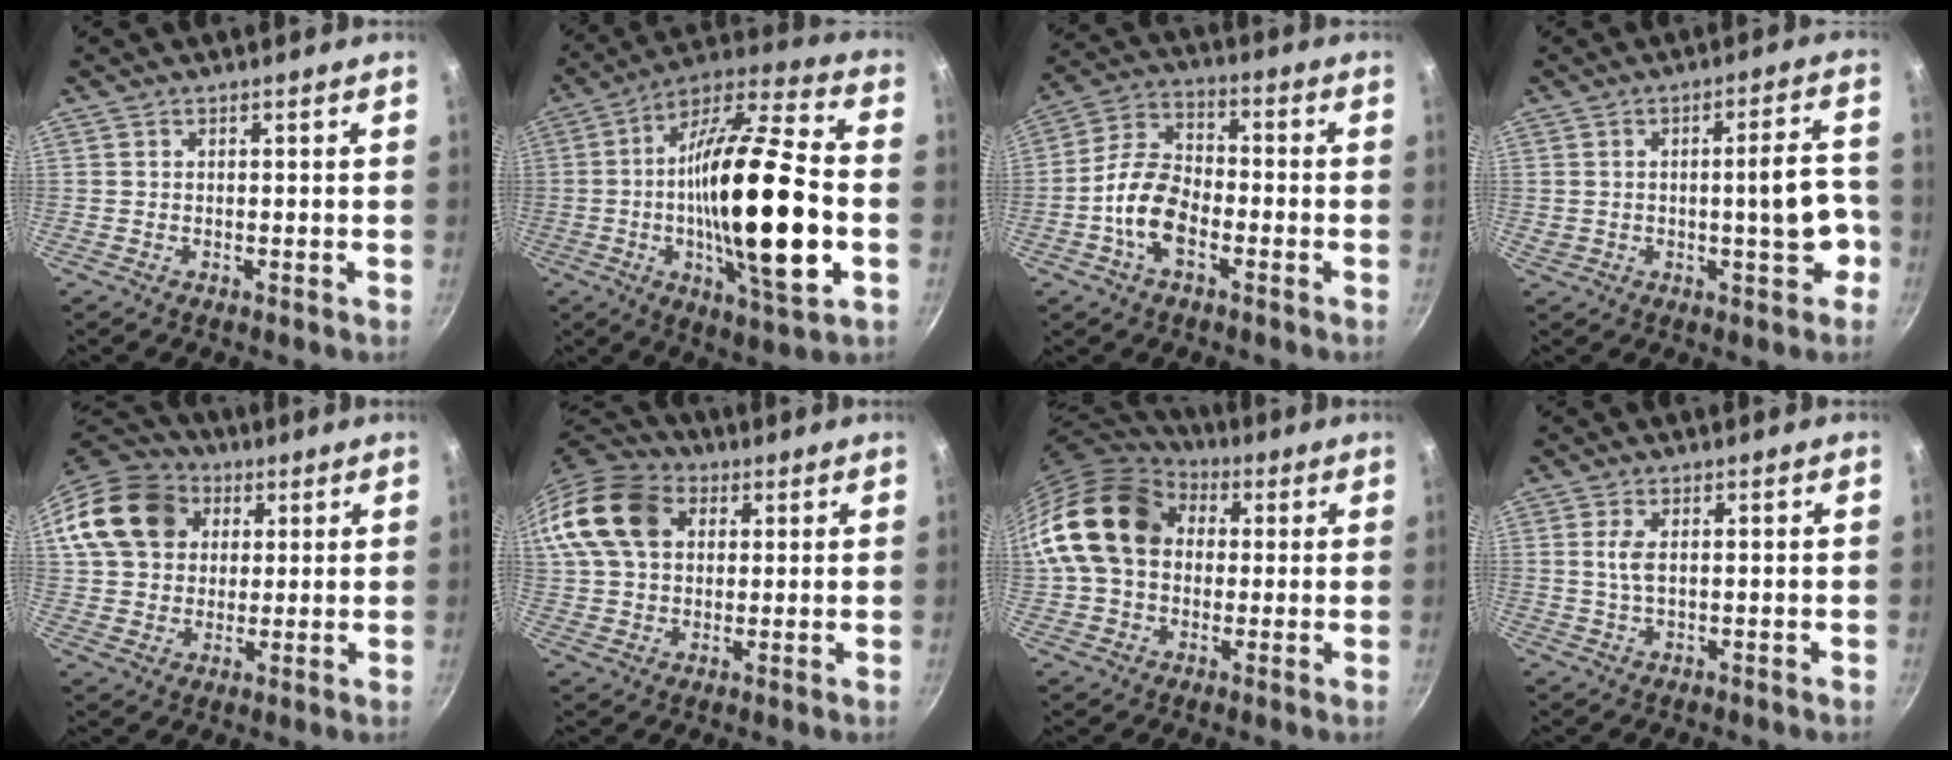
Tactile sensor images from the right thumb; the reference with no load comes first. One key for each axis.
{"total": 27.0, "fx": -3.6, "fy": 7.4, "fz": 25.7, "tx": -0.443, "ty": 0.017, "tz": -0.066}
{"total": 10.9, "fx": -3.6, "fy": 6.2, "fz": 8.2, "tx": -0.146, "ty": 0.040, "tz": -0.080}
{"total": 8.6, "fx": -2.0, "fy": 2.9, "fz": 7.9, "tx": -0.081, "ty": 0.032, "tz": -0.019}
{"total": 17.2, "fx": 5.2, "fy": 13.7, "fz": 9.0, "tx": -0.154, "ty": 0.022, "tz": 0.085}
{"total": 18.0, "fx": 5.2, "fy": 13.3, "fz": 10.9, "tx": -0.220, "ty": 0.023, "tz": 0.083}
{"total": 18.4, "fx": 3.2, "fy": 13.9, "fz": 11.5, "tx": -0.191, "ty": 0.032, "tz": 0.045}
{"total": 2.9, "fx": 0.5, "fy": 1.2, "fz": 2.6, "tx": -0.055, "ty": 0.000, "tz": 0.011}